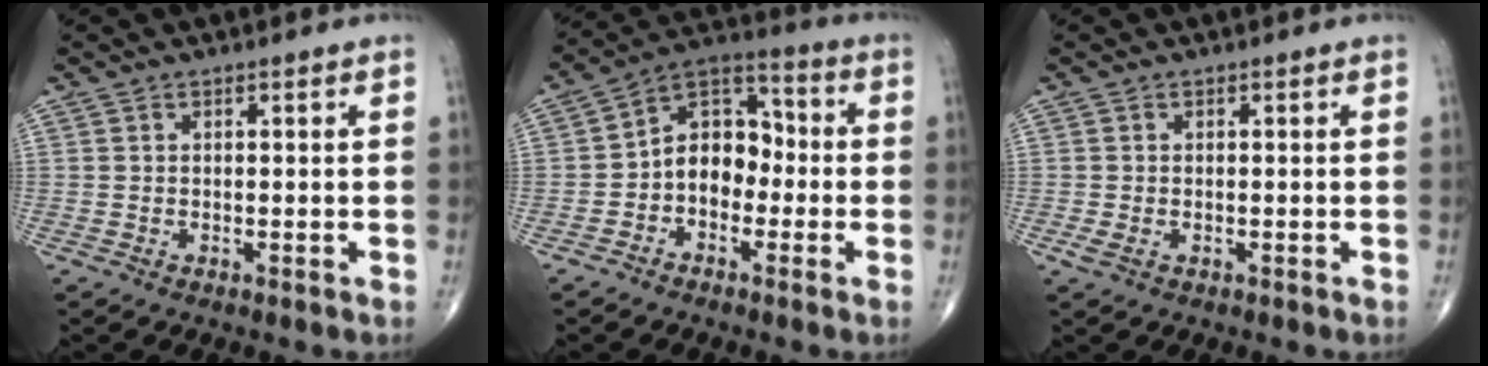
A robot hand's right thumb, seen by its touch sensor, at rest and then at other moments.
{"total": 10.2, "force": [-2.0, 7.5, 6.7], "torque": [-0.074, 0.045, -0.054]}
{"total": 1.6, "force": [-0.5, 1.0, 1.2], "torque": [-0.031, 0.000, -0.008]}